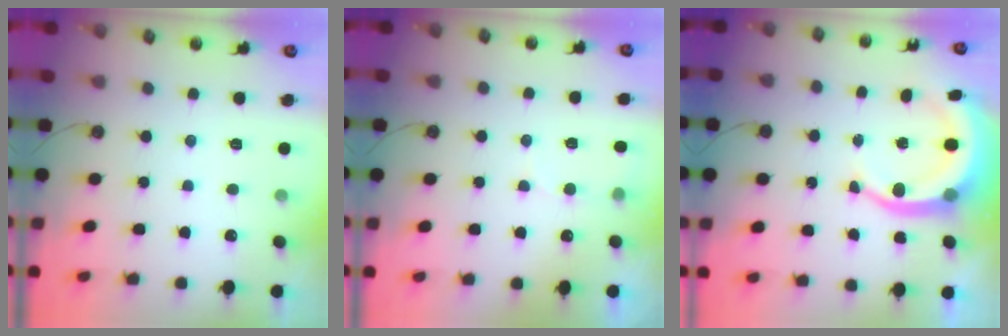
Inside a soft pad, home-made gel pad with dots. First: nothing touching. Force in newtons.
{"total": 4.4, "press": 4.3, "slide": 1.2}
{"total": 10.2, "press": 10.1, "slide": 1.8}